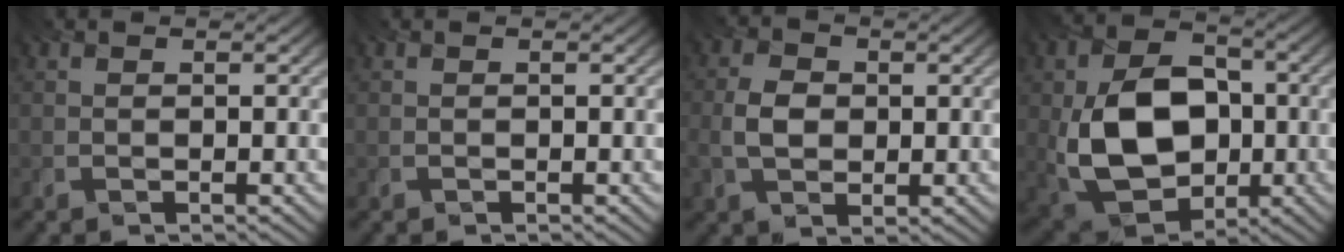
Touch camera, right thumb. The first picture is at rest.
{"total": 0.0}
{"total": 4.1, "force": [0.1, 3.0, 2.9], "torque": [-0.063, 0.003, -0.004]}
{"total": 12.9, "force": [-1.2, 9.3, 8.9], "torque": [-0.179, -0.010, -0.022]}